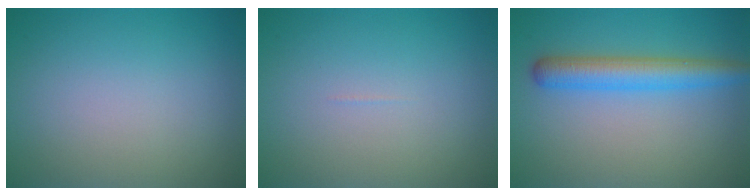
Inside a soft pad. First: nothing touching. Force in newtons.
{"total": 0.0}
{"total": 4.4, "press": 4.4, "slide": 0.1}